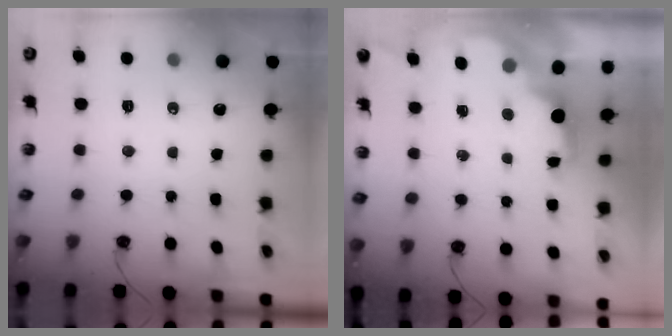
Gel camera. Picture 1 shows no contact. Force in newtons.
{"total": 2.0, "press": 1.8, "slide": 0.8}